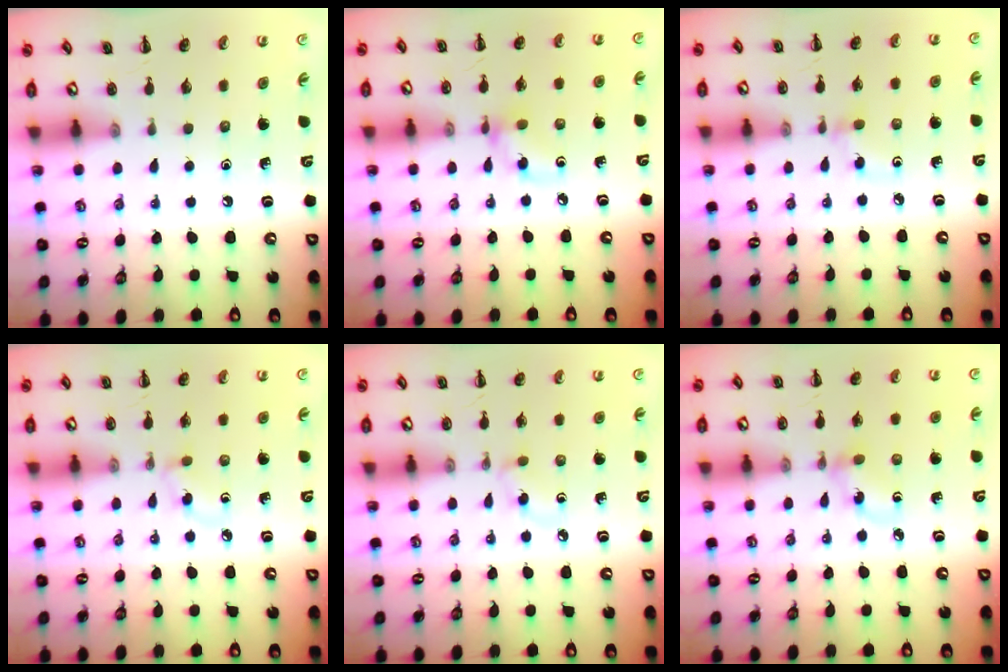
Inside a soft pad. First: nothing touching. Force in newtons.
{"total": 4.8, "press": 4.8, "slide": 0.2}
{"total": 3.0, "press": 2.8, "slide": 1.1}
{"total": 3.0, "press": 2.7, "slide": 1.4}
{"total": 3.2, "press": 3.0, "slide": 1.2}
{"total": 2.9, "press": 2.9, "slide": 0.7}